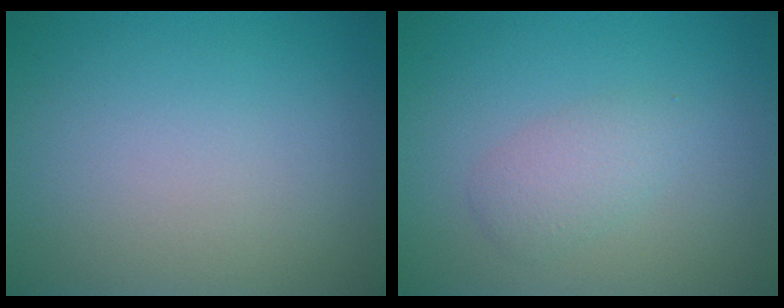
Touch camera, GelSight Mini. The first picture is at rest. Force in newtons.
{"total": 2.0, "press": 2.0, "slide": 0.0}